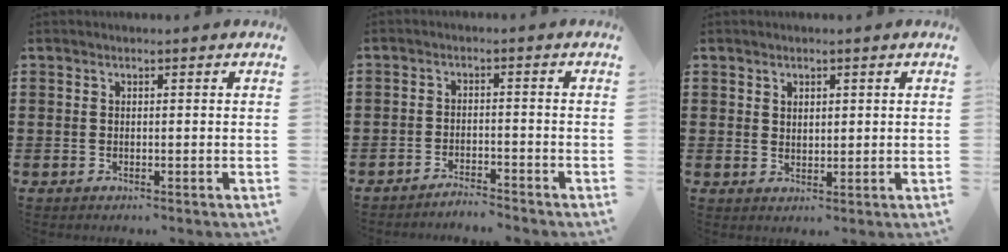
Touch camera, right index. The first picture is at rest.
{"total": 2.6, "force": [-2.6, 0.0, 0.0], "torque": [-0.005, 0.004, -0.055]}
{"total": 1.4, "force": [1.1, 0.9, 0.3], "torque": [-0.008, 0.002, 0.021]}